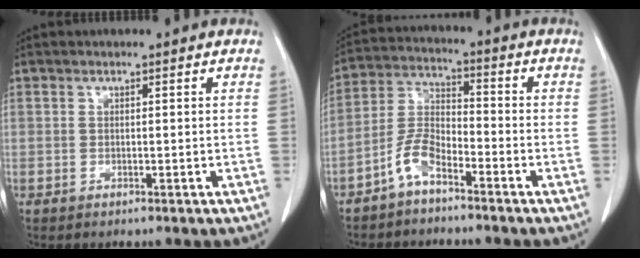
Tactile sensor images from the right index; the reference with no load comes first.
{"total": 6.0, "force": [-4.3, 2.0, 3.7], "torque": [-0.091, 0.008, -0.091]}